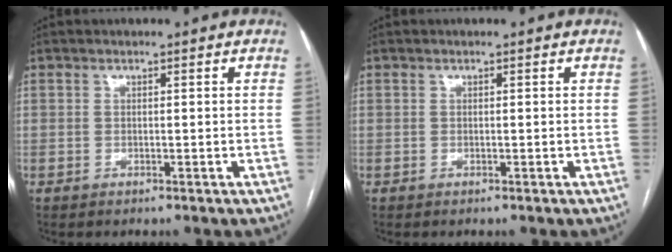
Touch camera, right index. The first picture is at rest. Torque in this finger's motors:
{"motor_torque": [0.00, 0.00, 0.00, 0.01]}